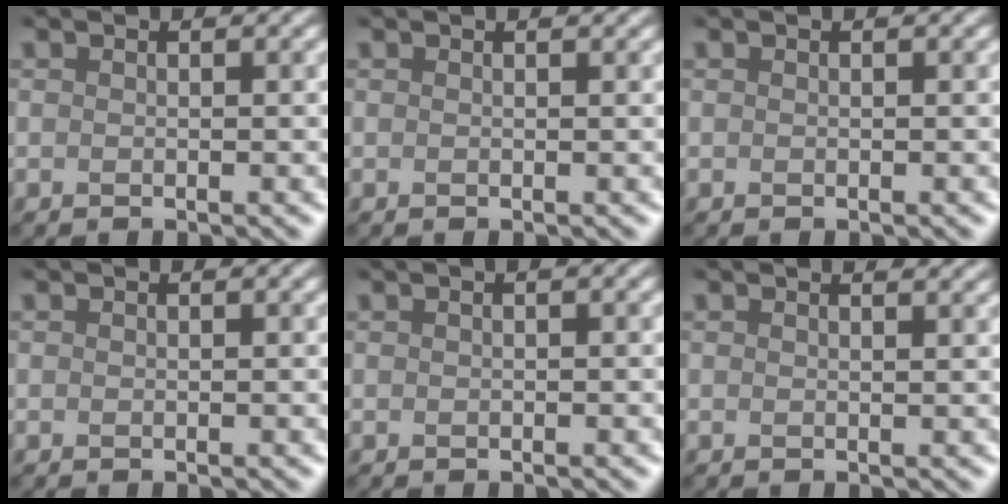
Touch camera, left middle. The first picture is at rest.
{"total": 0.0}
{"total": 0.0}
{"total": 0.0}
{"total": 1.5, "force": [0.6, 0.7, 1.2], "torque": [-0.005, 0.014, -0.006]}
{"total": 2.5, "force": [1.8, 1.2, 1.2], "torque": [0.000, 0.026, -0.005]}